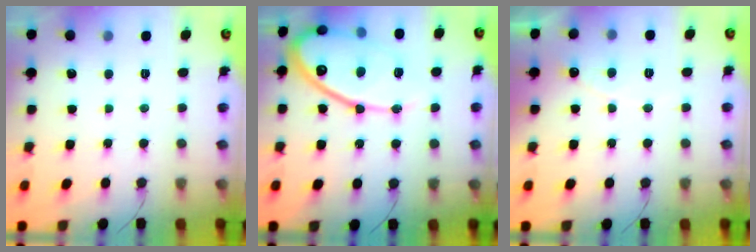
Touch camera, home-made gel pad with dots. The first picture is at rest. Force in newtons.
{"total": 19.6, "press": 19.6, "slide": 1.6}
{"total": 5.4, "press": 5.4, "slide": 0.4}